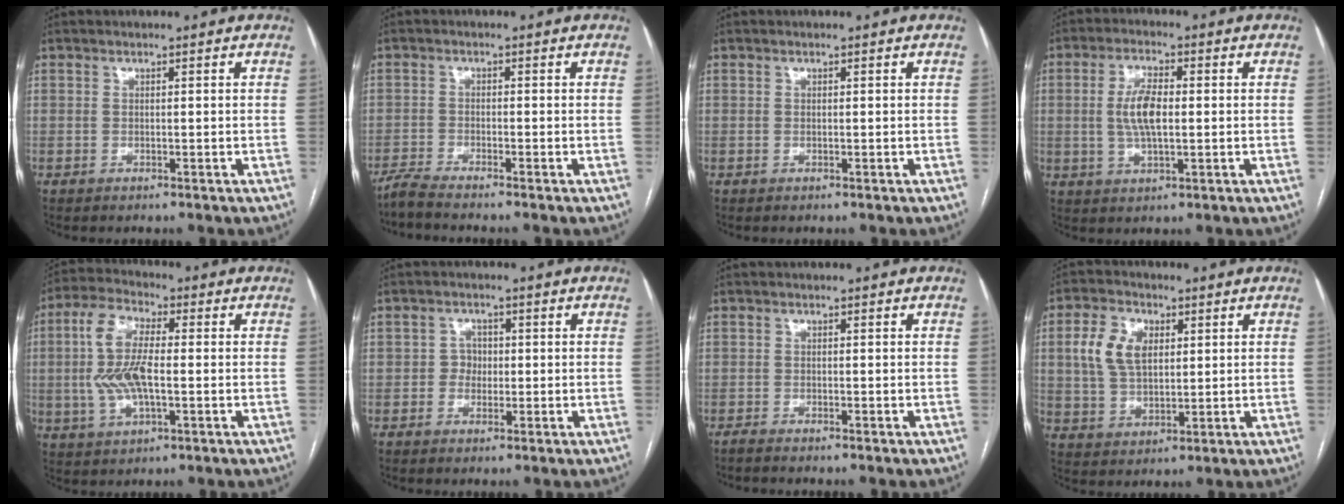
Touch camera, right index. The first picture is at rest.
{"total": 3.3, "force": [-3.0, -0.8, 1.0], "torque": [-0.026, -0.012, -0.062]}
{"total": 0.0}
{"total": 6.6, "force": [0.3, 2.2, 6.2], "torque": [-0.128, 0.008, 0.007]}
{"total": 10.1, "force": [-0.3, 3.7, 9.4], "torque": [-0.208, 0.009, -0.006]}
{"total": 2.3, "force": [-0.2, 2.1, 0.9], "torque": [-0.006, 0.008, -0.005]}
{"total": 1.5, "force": [-1.4, -0.2, 0.6], "torque": [-0.010, -0.001, -0.023]}
{"total": 8.3, "force": [2.2, 5.1, 6.1], "torque": [-0.138, 0.018, 0.048]}